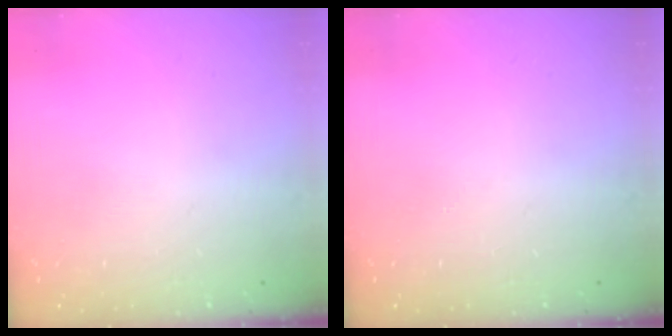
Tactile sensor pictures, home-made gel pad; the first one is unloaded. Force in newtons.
{"total": 0.0}